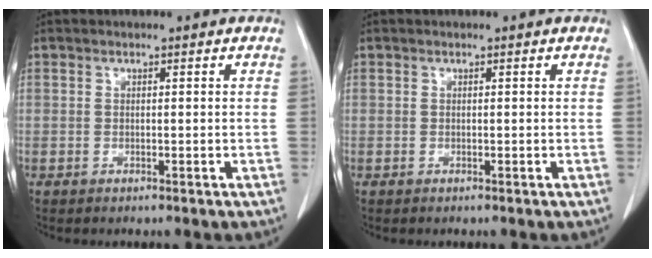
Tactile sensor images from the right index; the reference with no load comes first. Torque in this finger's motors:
{"motor_torque": [0.00, 0.00, 0.00, 0.00]}